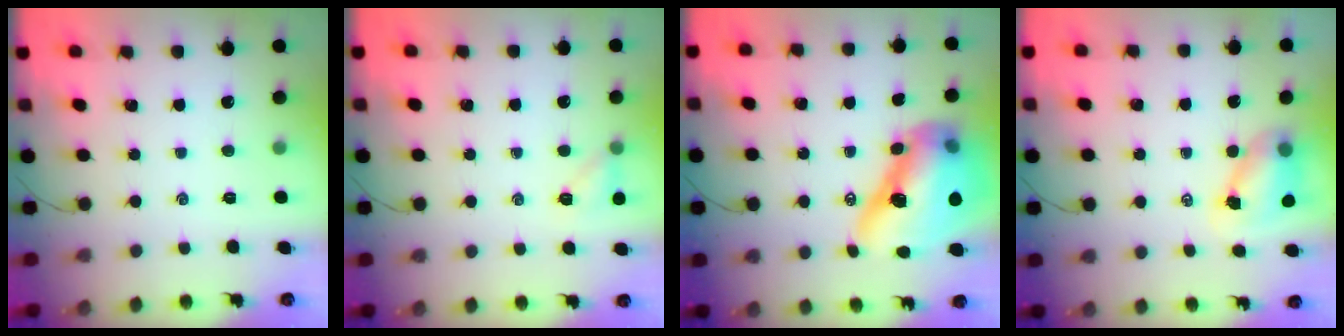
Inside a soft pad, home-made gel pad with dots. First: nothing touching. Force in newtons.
{"total": 5.6, "press": 5.4, "slide": 1.7}
{"total": 19.4, "press": 18.6, "slide": 5.4}
{"total": 6.4, "press": 6.4, "slide": 1.0}